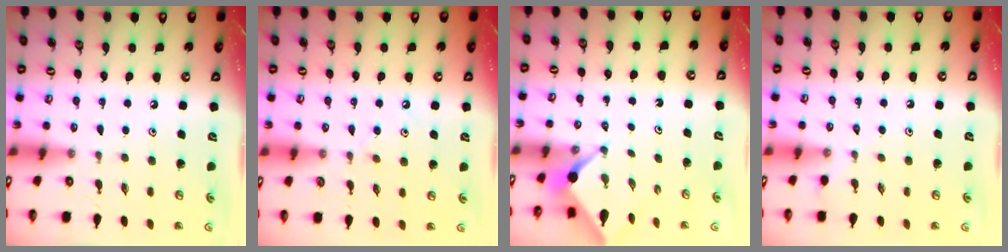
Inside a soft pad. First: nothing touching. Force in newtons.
{"total": 7.2, "press": 7.1, "slide": 1.0}
{"total": 2.5, "press": 2.5, "slide": 0.3}
{"total": 4.9, "press": 4.8, "slide": 0.8}